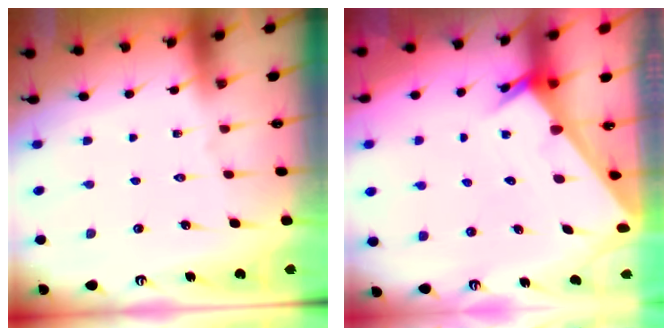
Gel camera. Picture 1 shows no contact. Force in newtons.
{"total": 2.0, "press": 2.0, "slide": 0.1}